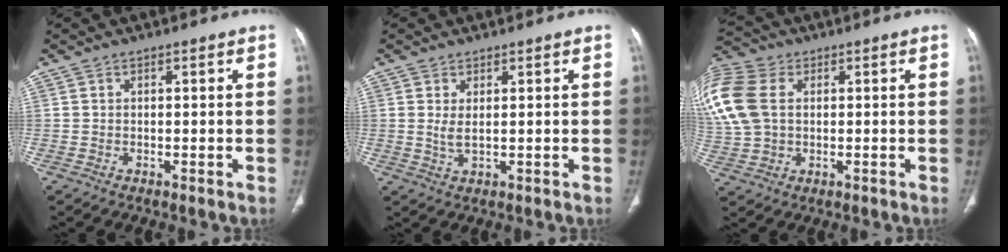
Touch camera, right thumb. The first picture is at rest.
{"total": 2.4, "force": [0.6, 0.8, 2.2], "torque": [-0.048, -0.009, 0.020]}
{"total": 17.2, "force": [3.1, 12.5, 11.4], "torque": [-0.294, 0.017, 0.060]}